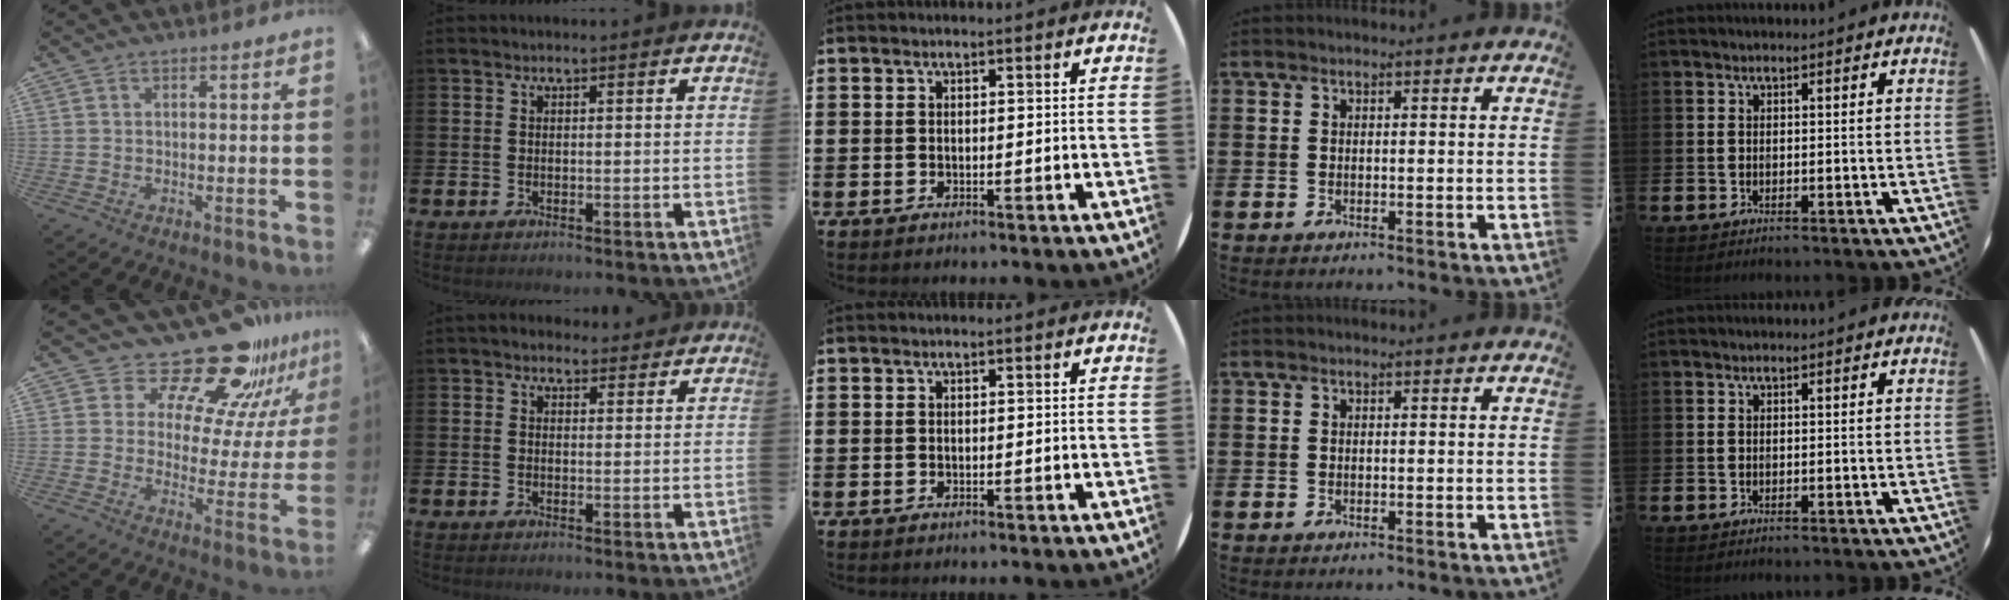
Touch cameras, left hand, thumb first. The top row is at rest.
{"thumb": {"total": 22.3, "force": [17.9, 8.2, 10.4], "torque": [-0.161, -0.130, 0.299]}, "index": {"total": 2.2, "force": [2.0, 1.1, 0.1], "torque": [0.014, -0.008, 0.030]}}